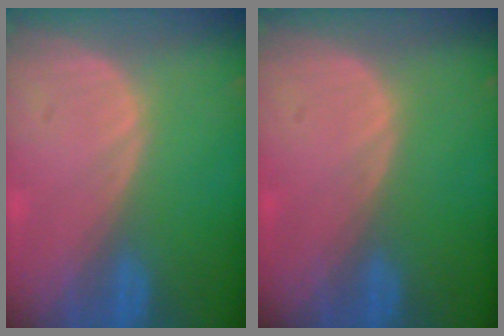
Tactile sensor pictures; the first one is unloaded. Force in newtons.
{"total": 0.0}